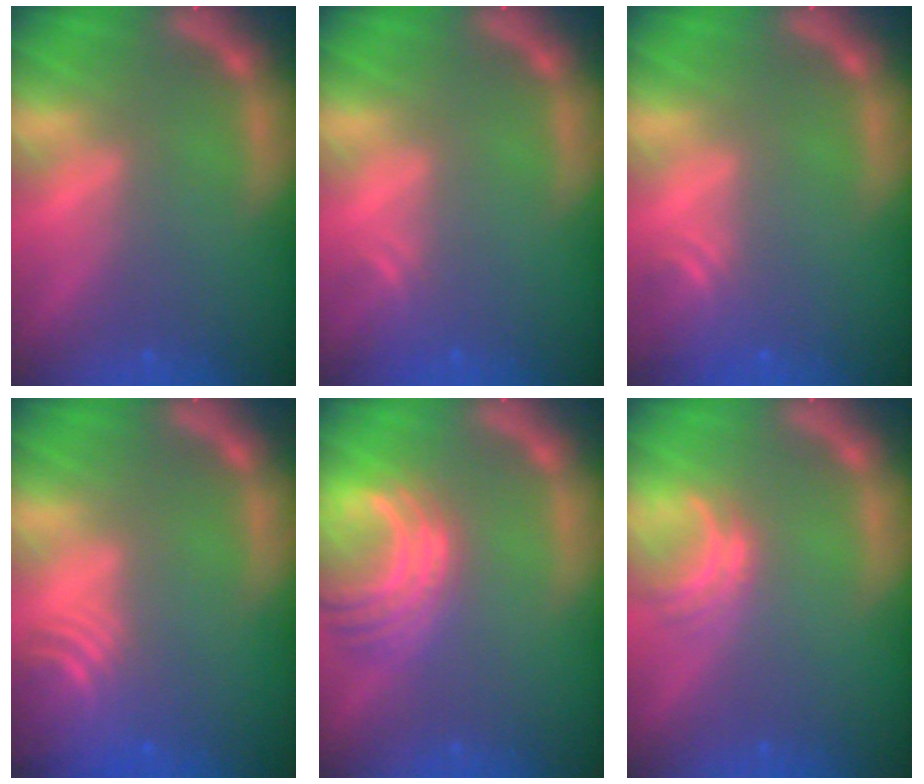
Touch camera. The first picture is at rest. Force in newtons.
{"total": 1.5}
{"total": 2.4}
{"total": 6.0}
{"total": 7.0}
{"total": 2.5}